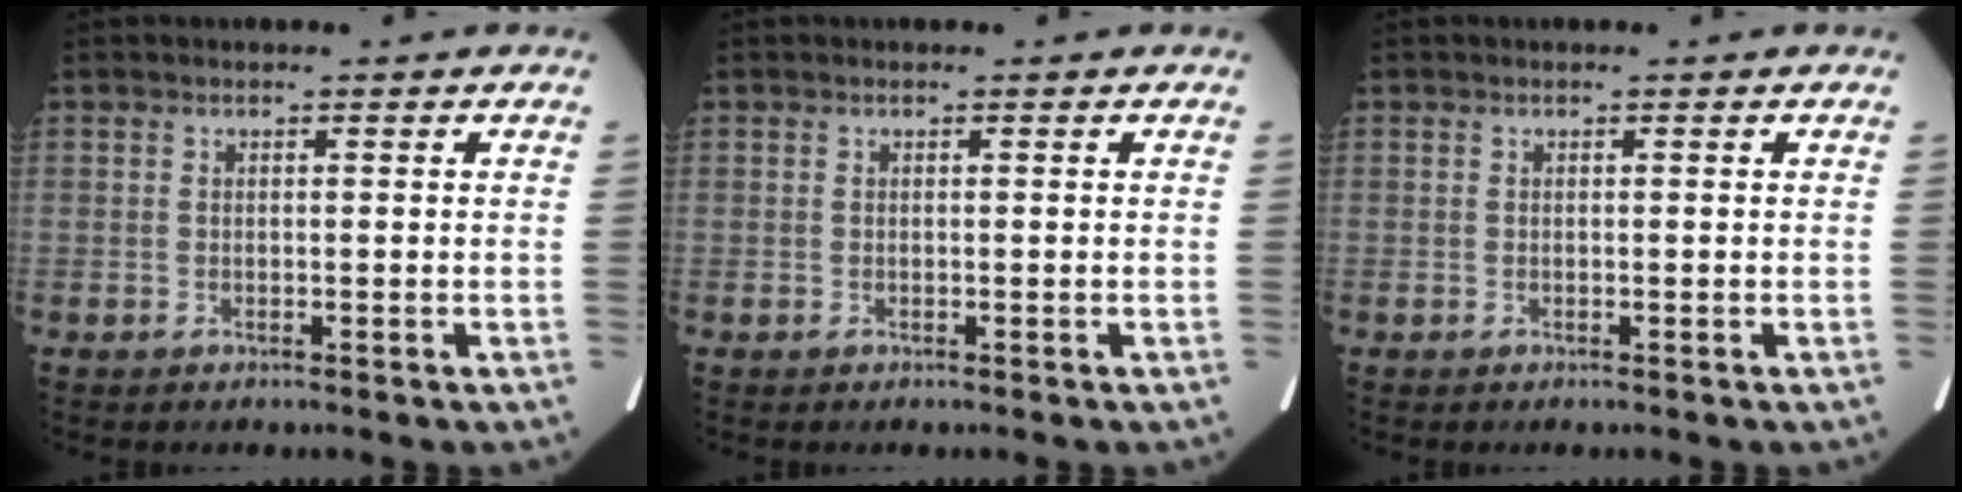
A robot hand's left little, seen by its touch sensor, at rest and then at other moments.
{"total": 0.0}
{"total": 0.0}